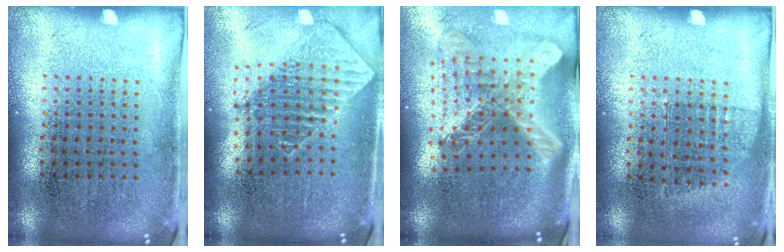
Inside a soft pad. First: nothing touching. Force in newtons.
{"total": 2.0, "press": 1.5, "slide": 1.3}
{"total": 2.8, "press": 2.0, "slide": 2.0}
{"total": 0.8, "press": 0.7, "slide": 0.4}